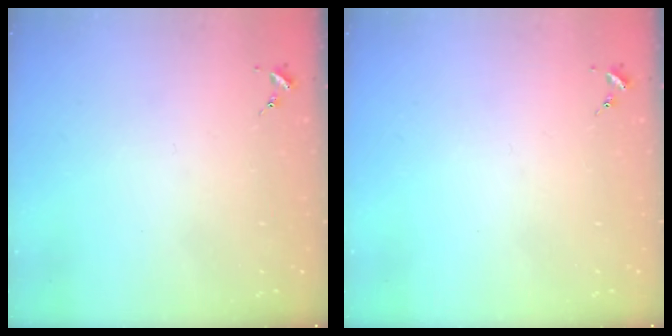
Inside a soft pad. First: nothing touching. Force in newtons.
{"total": 0.0}